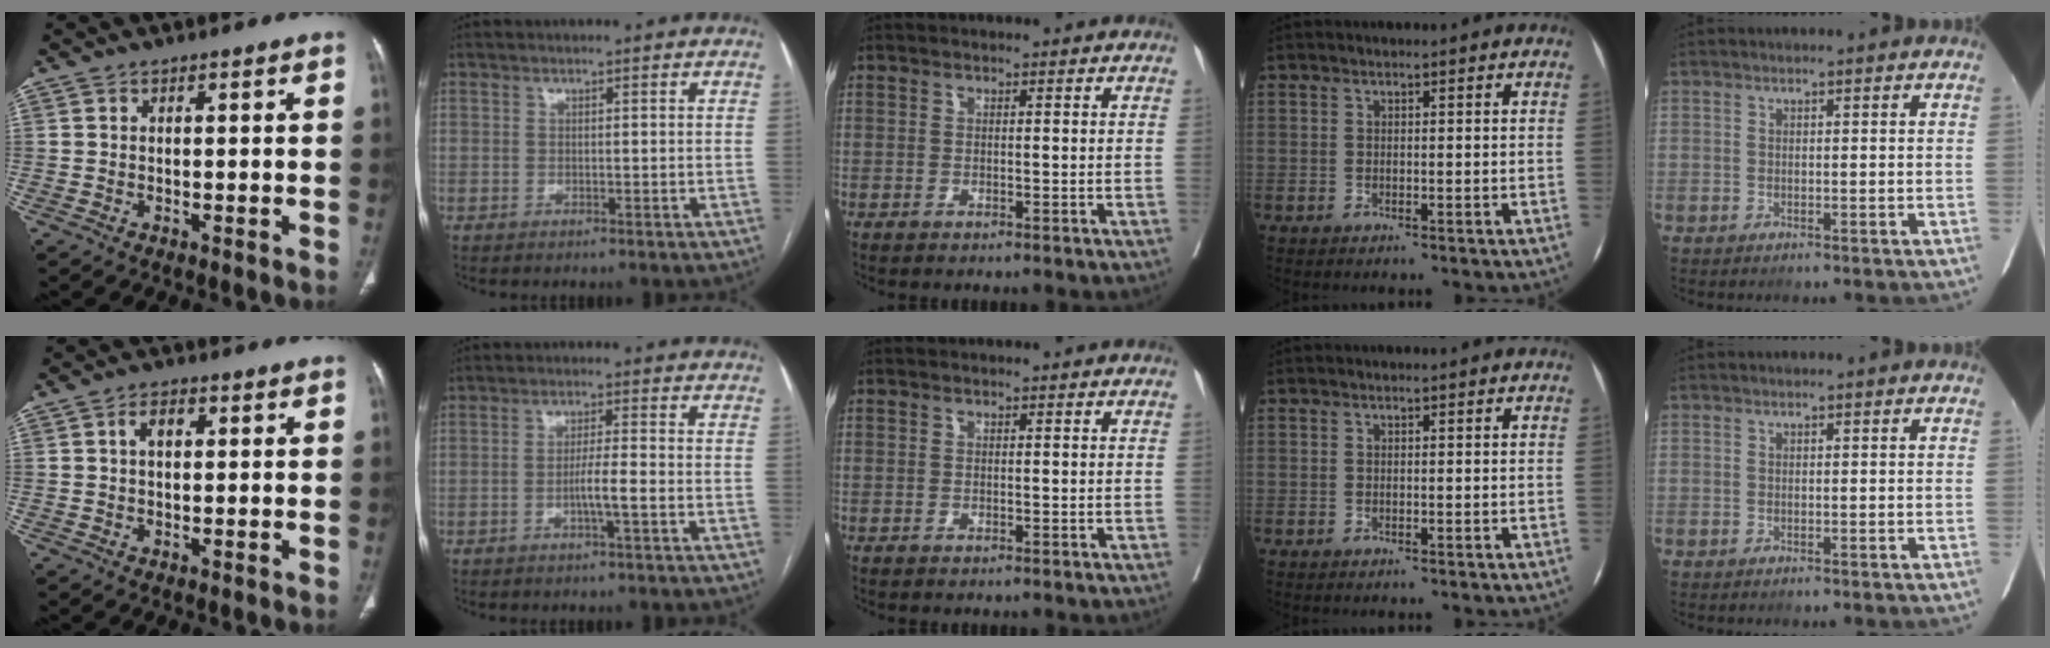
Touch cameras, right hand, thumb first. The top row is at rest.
{"thumb": {"total": 3.3, "force": [0.8, 2.0, 2.5], "torque": [-0.041, 0.008, 0.013]}, "index": {"total": 3.9, "force": [-1.3, -0.1, 3.6], "torque": [-0.064, -0.001, -0.025]}}